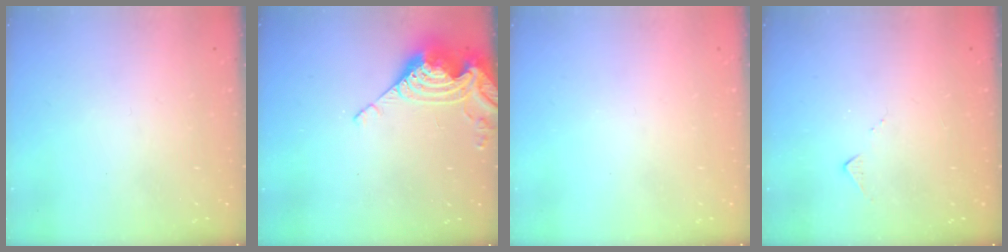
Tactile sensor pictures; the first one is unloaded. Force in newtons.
{"total": 9.6, "press": 9.5, "slide": 0.9}
{"total": 0.0}
{"total": 5.4, "press": 5.3, "slide": 0.7}